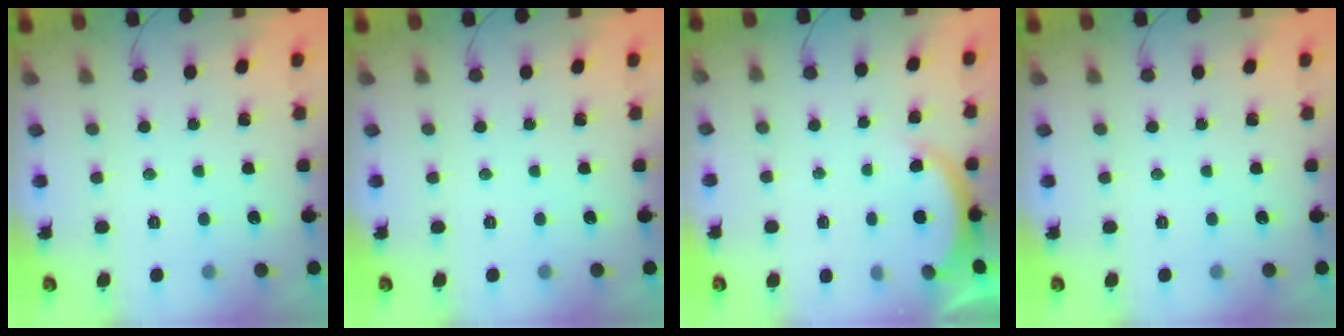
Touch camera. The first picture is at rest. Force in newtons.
{"total": 0.0}
{"total": 2.6, "press": 2.6, "slide": 0.5}
{"total": 0.0}